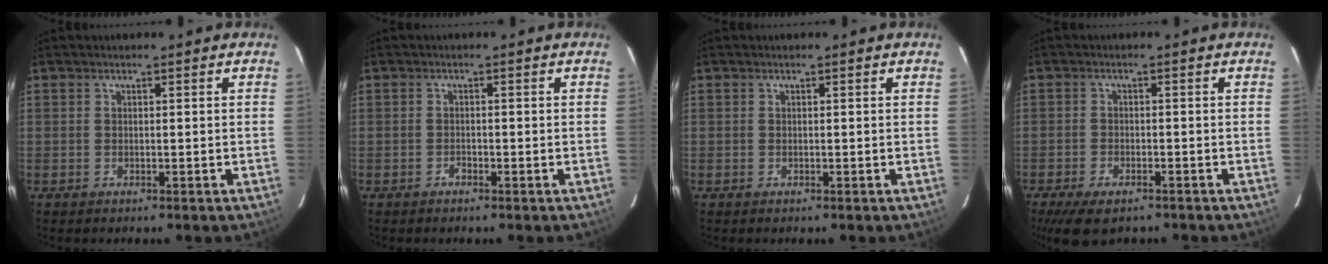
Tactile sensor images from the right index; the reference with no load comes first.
{"total": 0.9, "force": [-0.7, 0.4, 0.4], "torque": [-0.011, 0.002, -0.011]}
{"total": 0.0}
{"total": 7.5, "force": [-5.5, 3.0, 4.0], "torque": [-0.066, -0.008, -0.086]}